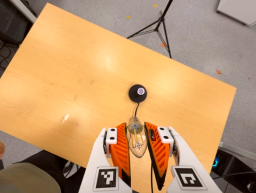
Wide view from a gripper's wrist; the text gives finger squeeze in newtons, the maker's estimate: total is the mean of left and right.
{"total": 20.6, "left": 23.2, "right": 17.9}